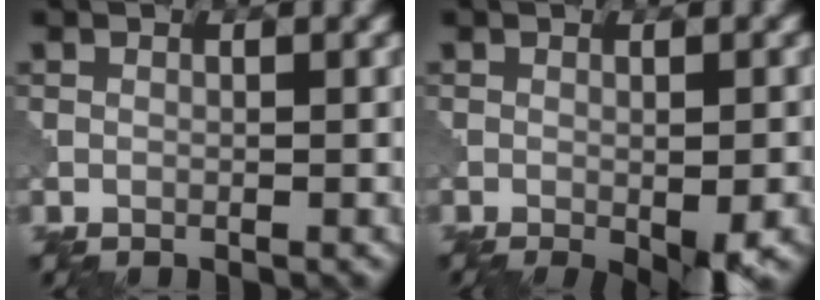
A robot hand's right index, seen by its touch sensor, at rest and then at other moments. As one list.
[{"total": 4.5, "force": [-2.2, 0.9, 3.8], "torque": [-0.053, -0.009, -0.027]}]